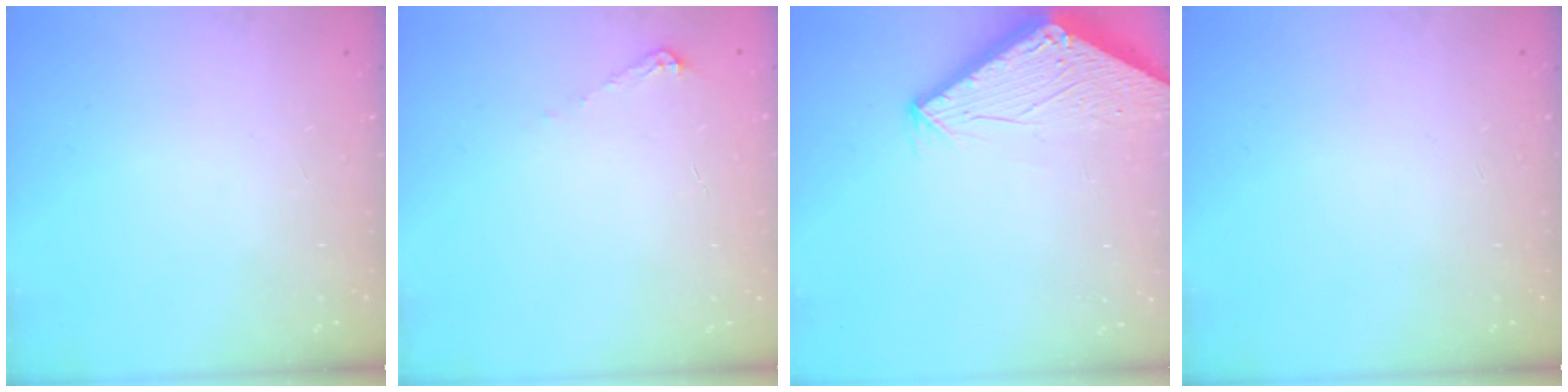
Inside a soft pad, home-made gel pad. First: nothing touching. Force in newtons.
{"total": 5.8, "press": 5.8, "slide": 0.8}
{"total": 2.9, "press": 2.9, "slide": 0.2}
{"total": 0.0}